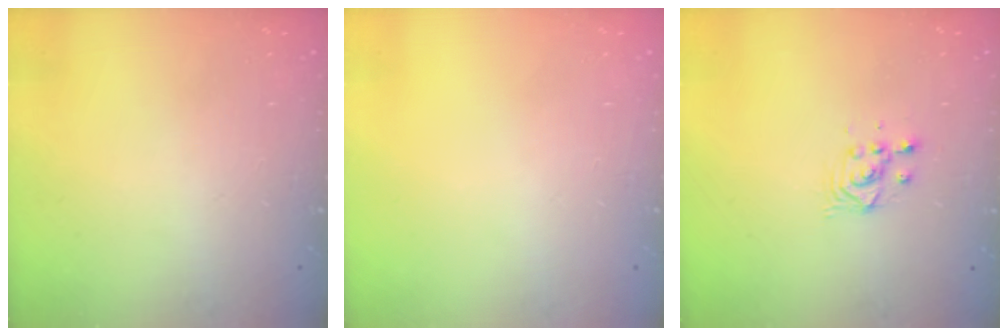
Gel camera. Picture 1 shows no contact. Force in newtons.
{"total": 0.0}
{"total": 2.9, "press": 2.9, "slide": 0.1}